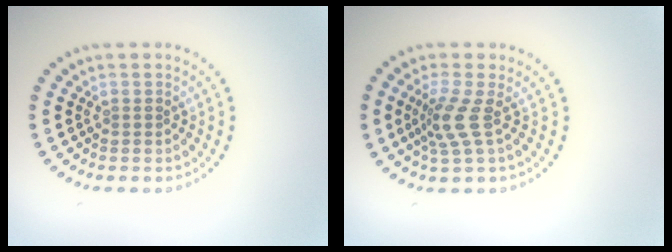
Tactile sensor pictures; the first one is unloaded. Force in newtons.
{"total": 2.7, "press": 1.9, "slide": 2.0}